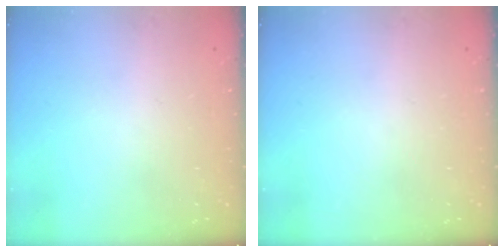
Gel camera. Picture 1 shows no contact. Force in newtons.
{"total": 0.0}